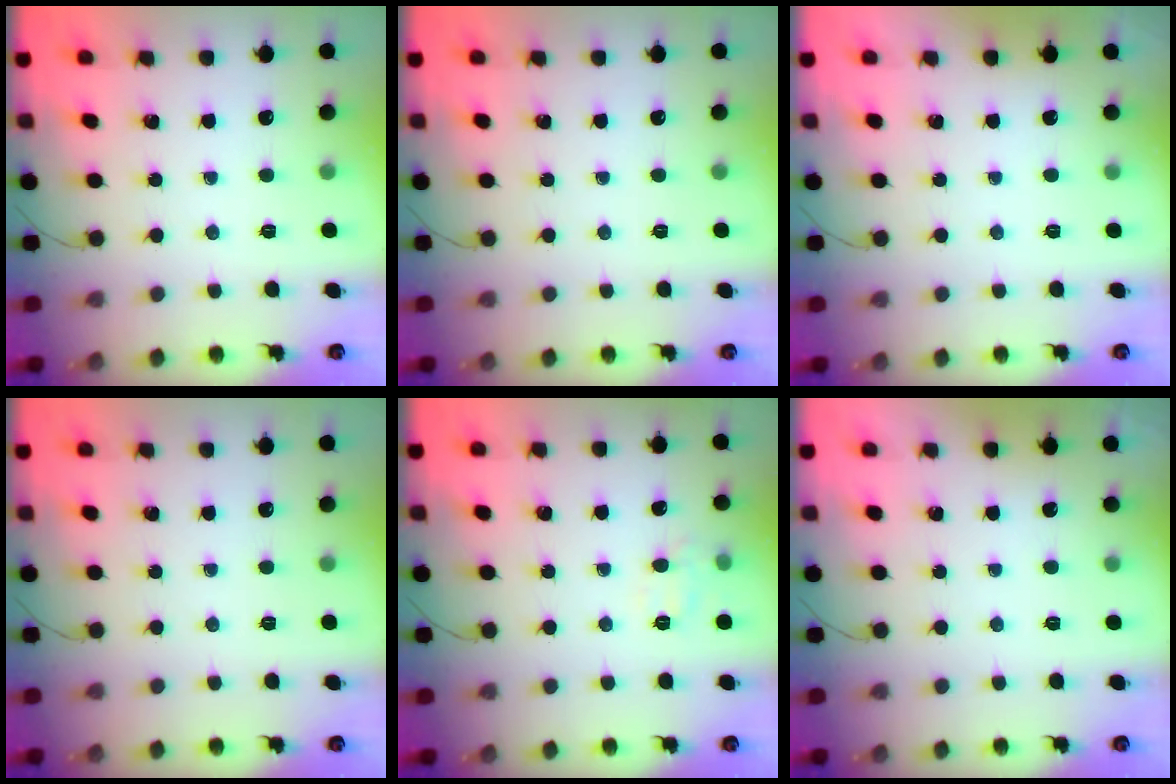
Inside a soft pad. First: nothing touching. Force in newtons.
{"total": 0.0}
{"total": 1.9, "press": 1.9, "slide": 0.3}
{"total": 0.0}
{"total": 6.8, "press": 6.6, "slide": 1.2}
{"total": 1.9, "press": 1.9, "slide": 0.3}